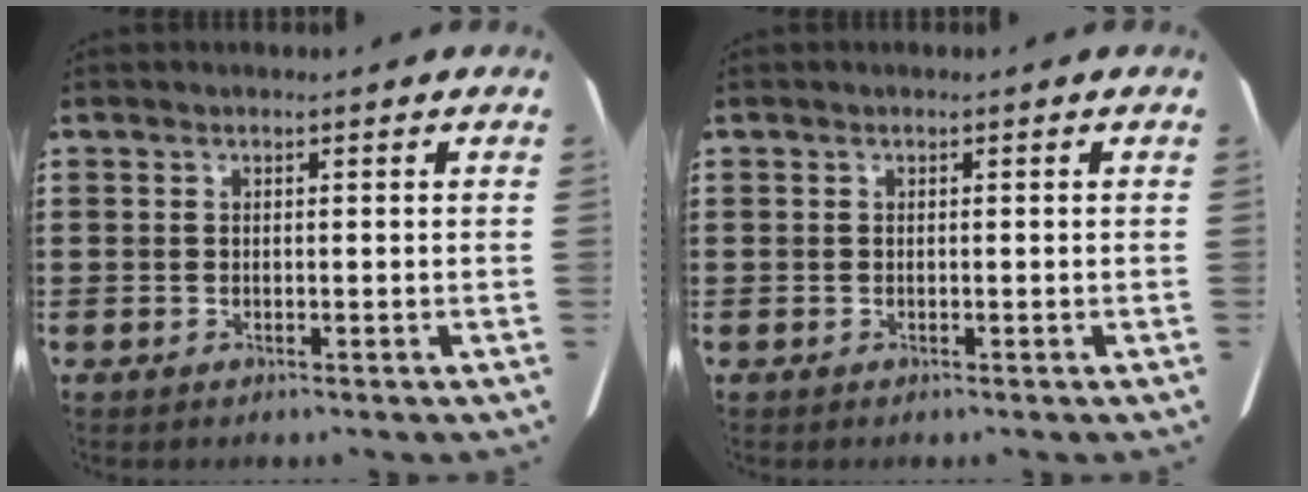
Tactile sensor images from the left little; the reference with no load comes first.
{"total": 0.0}